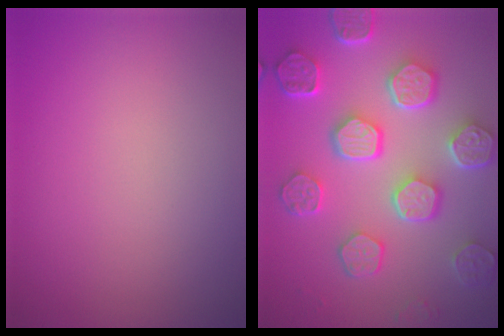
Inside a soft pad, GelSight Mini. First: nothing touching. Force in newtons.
{"total": 8.0, "press": 6.1, "slide": 5.2}